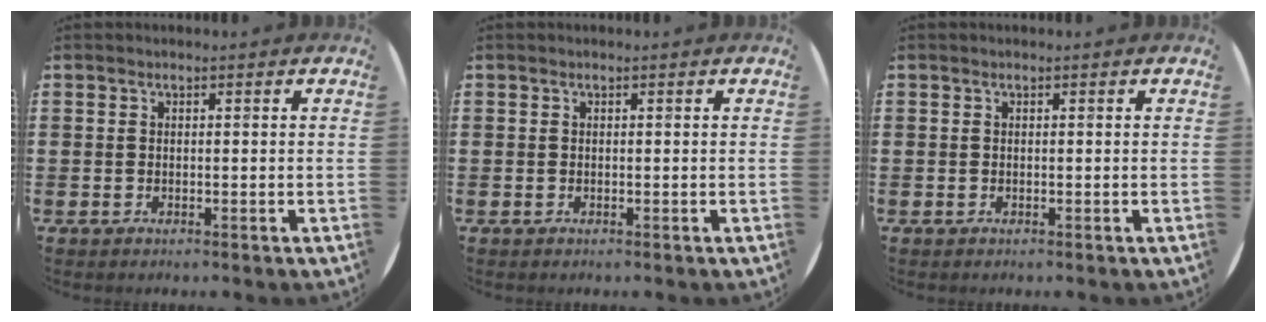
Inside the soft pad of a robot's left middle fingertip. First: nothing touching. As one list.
[{"total": 0.0}, {"total": 0.0}]